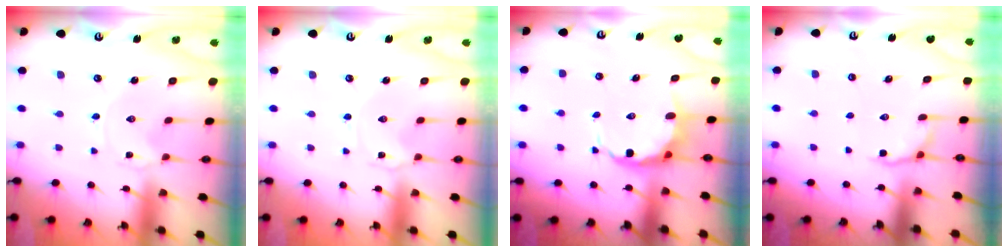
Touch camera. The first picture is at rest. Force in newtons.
{"total": 0.0}
{"total": 7.0, "press": 6.7, "slide": 2.0}
{"total": 4.6, "press": 4.1, "slide": 2.2}